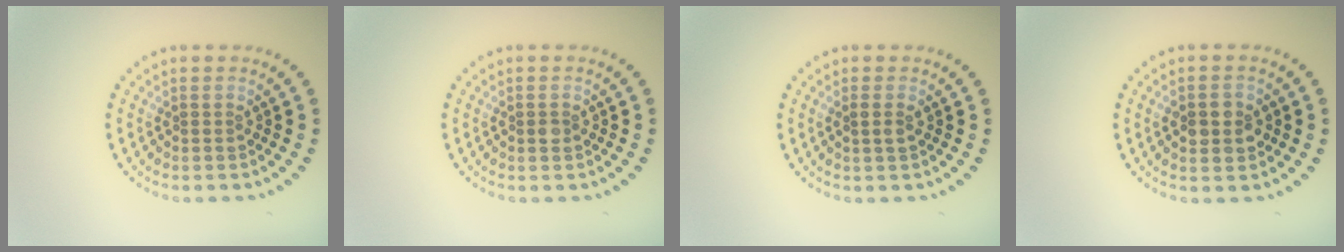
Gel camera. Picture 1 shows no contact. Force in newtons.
{"total": 0.8, "press": 0.8, "slide": 0.1}
{"total": 0.8, "press": 0.7, "slide": 0.4}
{"total": 2.9, "press": 2.9, "slide": 0.2}